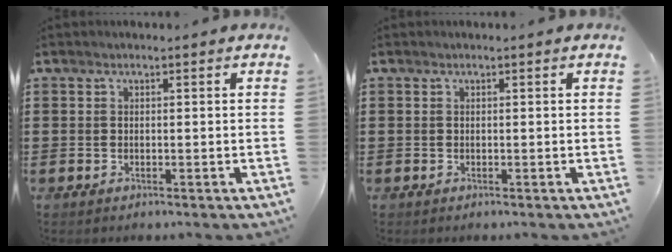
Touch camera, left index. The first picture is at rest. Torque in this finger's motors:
{"motor_torque": [0.00, 0.00, 0.00, 0.00]}